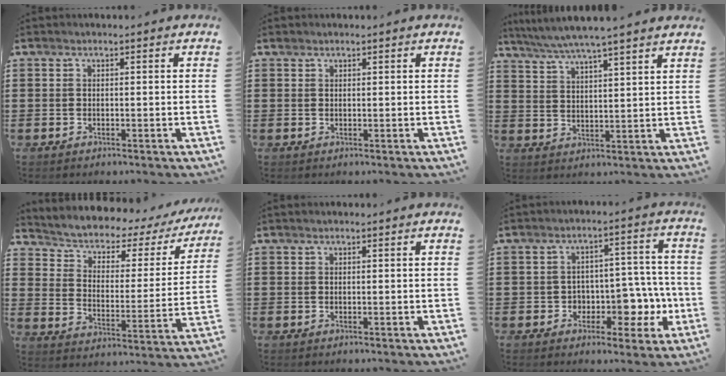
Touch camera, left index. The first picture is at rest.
{"total": 0.8, "force": [0.6, 0.5, 0.0], "torque": [-0.002, 0.002, 0.013]}
{"total": 5.2, "force": [4.8, -0.6, 2.1], "torque": [-0.057, -0.023, 0.083]}
{"total": 2.9, "force": [1.8, 1.7, 1.4], "torque": [-0.043, -0.020, 0.020]}
{"total": 0.0}
{"total": 6.1, "force": [-1.3, 5.2, 2.9], "torque": [-0.051, -0.001, -0.022]}